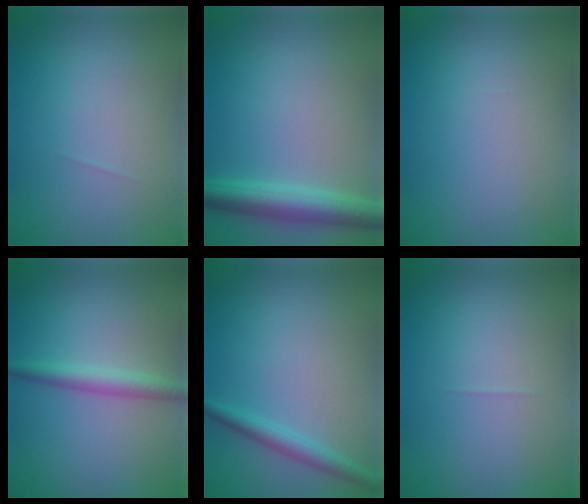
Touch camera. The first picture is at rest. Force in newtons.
{"total": 4.4, "press": 4.4, "slide": 0.0}
{"total": 0.0}
{"total": 2.3, "press": 2.3, "slide": 0.0}
{"total": 2.1, "press": 2.1, "slide": 0.1}
{"total": 0.0}